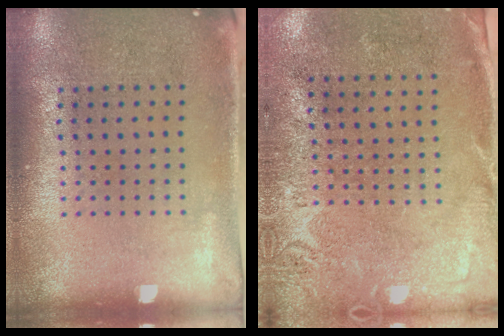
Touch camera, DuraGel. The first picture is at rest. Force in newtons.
{"total": 2.7, "press": 2.3, "slide": 1.5}